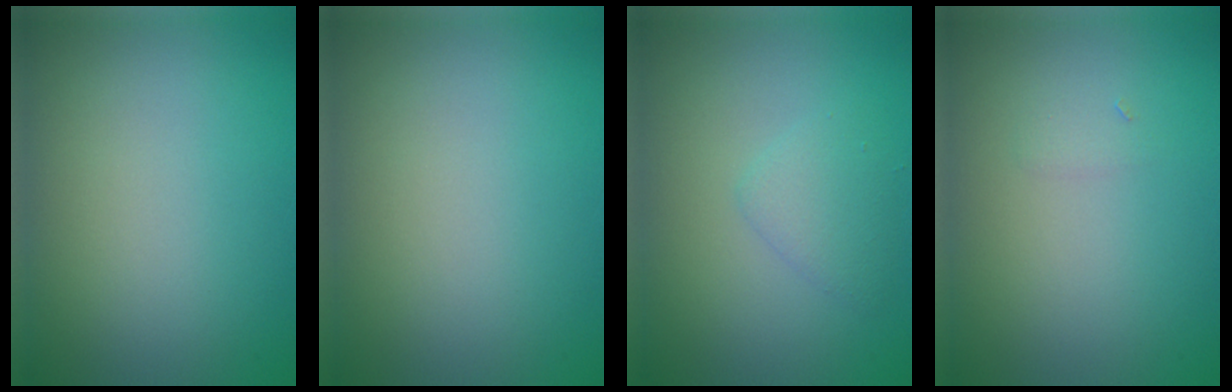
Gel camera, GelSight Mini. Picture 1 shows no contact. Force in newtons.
{"total": 0.0}
{"total": 1.8, "press": 1.8, "slide": 0.1}
{"total": 0.6, "press": 0.6, "slide": 0.0}